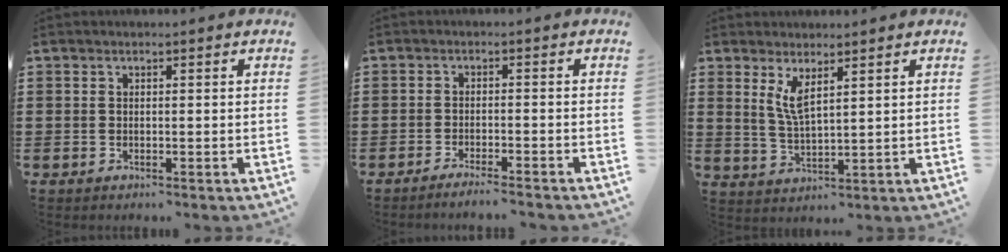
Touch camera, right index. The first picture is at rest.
{"total": 2.4, "force": [-2.3, -0.4, 0.6], "torque": [-0.011, -0.003, -0.045]}
{"total": 4.1, "force": [2.3, 0.9, 3.3], "torque": [-0.071, 0.001, 0.041]}